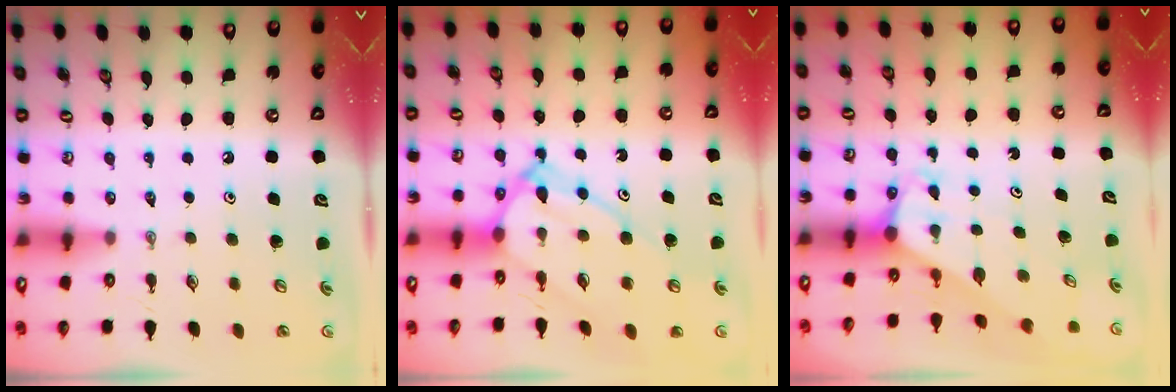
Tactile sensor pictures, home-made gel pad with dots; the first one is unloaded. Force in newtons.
{"total": 11.8, "press": 11.7, "slide": 1.1}
{"total": 4.1, "press": 4.1, "slide": 0.2}